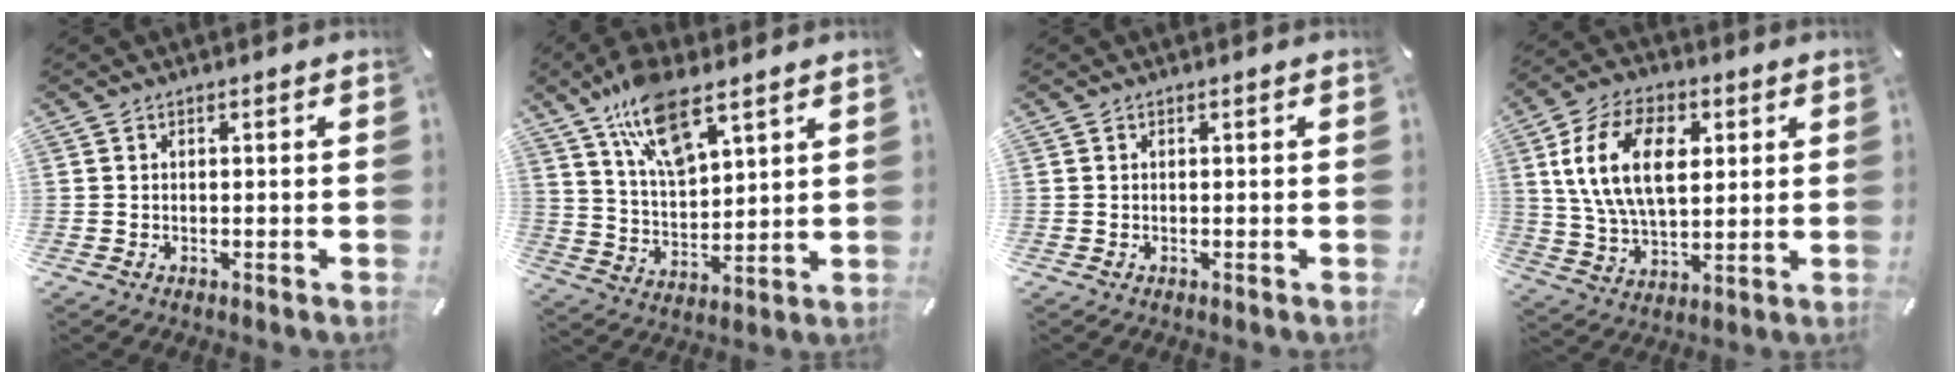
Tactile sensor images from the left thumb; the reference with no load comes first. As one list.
[{"total": 13.8, "force": [9.4, 5.4, 8.6], "torque": [-0.172, -0.033, 0.171]}, {"total": 0.0}, {"total": 15.6, "force": [4.2, 9.7, 11.4], "torque": [-0.234, 0.007, 0.071]}]